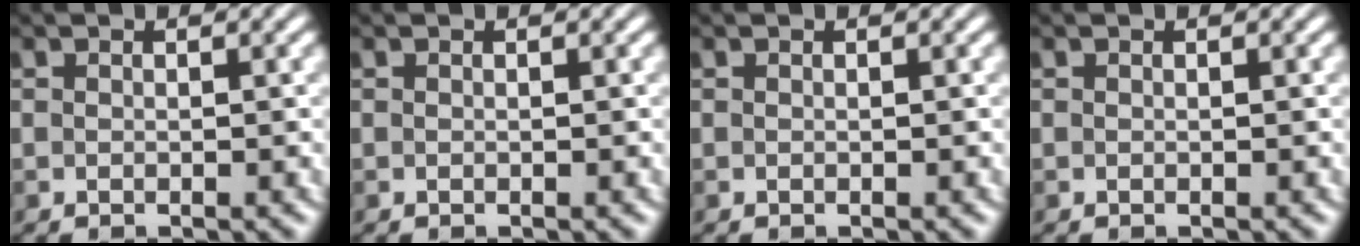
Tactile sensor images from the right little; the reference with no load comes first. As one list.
[{"total": 0.0}, {"total": 0.0}, {"total": 0.0}]